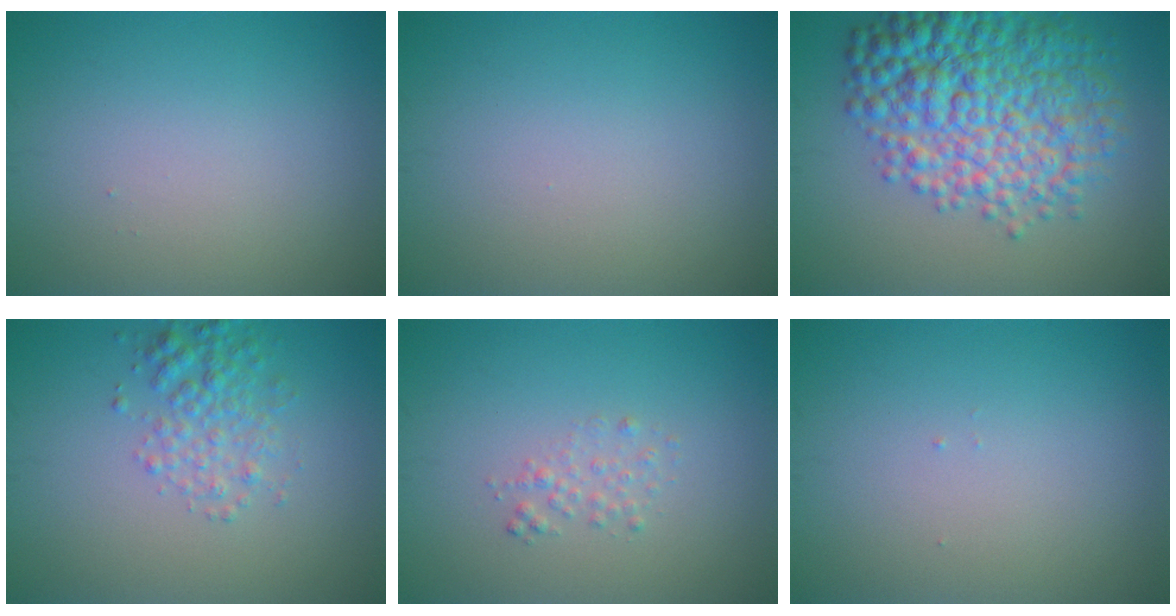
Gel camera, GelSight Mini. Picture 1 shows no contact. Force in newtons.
{"total": 0.0}
{"total": 9.7, "press": 9.7, "slide": 0.1}
{"total": 2.9, "press": 2.9, "slide": 0.1}
{"total": 1.2, "press": 1.2, "slide": 0.0}
{"total": 0.0}